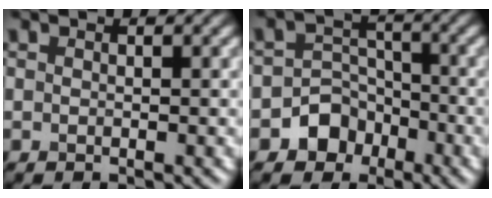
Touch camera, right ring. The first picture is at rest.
{"total": 4.4, "force": [-2.4, 3.5, 1.0], "torque": [0.018, 0.008, -0.052]}